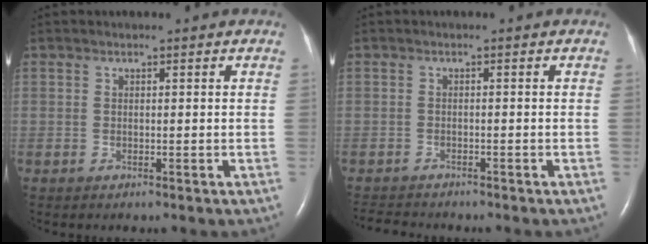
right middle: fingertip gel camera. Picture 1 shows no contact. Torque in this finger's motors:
{"motor_torque": [0.14, -0.21, -0.04, -0.01]}